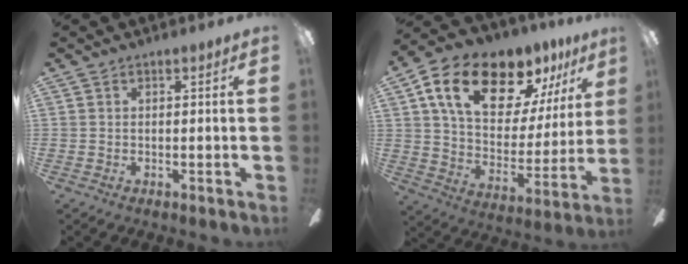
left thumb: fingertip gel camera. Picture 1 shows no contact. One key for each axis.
{"total": 20.2, "fx": 12.5, "fy": 10.8, "fz": 11.6, "tx": -0.196, "ty": -0.064, "tz": 0.219}